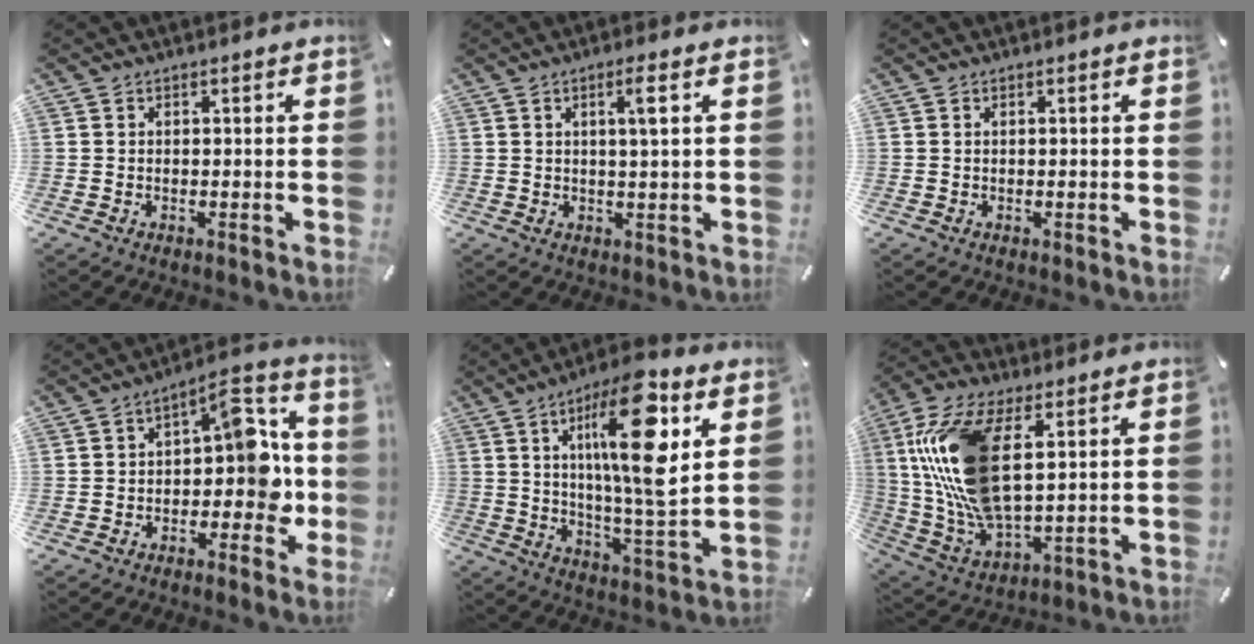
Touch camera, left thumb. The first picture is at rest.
{"total": 4.3, "force": [1.3, 0.3, 4.1], "torque": [-0.074, -0.003, 0.017]}
{"total": 0.0}
{"total": 12.0, "force": [0.1, 7.2, 9.5], "torque": [-0.105, -0.010, 0.000]}
{"total": 20.1, "force": [7.0, 5.2, 18.1], "torque": [-0.308, -0.028, 0.093]}
{"total": 17.9, "force": [5.5, 8.5, 14.8], "torque": [-0.339, -0.016, 0.097]}